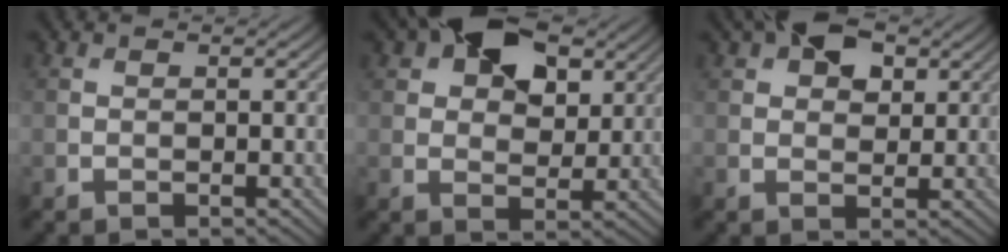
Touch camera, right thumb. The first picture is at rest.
{"total": 10.6, "force": [5.1, 6.3, 6.9], "torque": [-0.118, 0.015, 0.077]}
{"total": 6.1, "force": [3.0, 3.6, 3.9], "torque": [-0.064, 0.010, 0.046]}